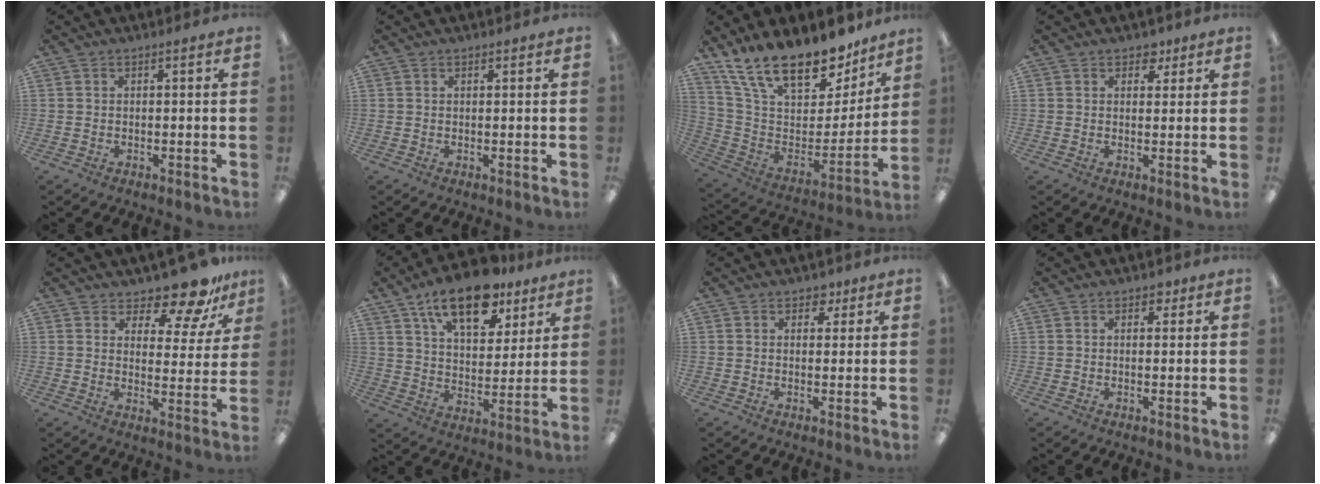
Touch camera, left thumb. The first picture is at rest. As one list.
[{"total": 0.7, "force": [0.5, 0.4, 0.1], "torque": [0.005, -0.002, 0.008]}, {"total": 21.8, "force": [16.8, 8.8, 10.7], "torque": [-0.187, -0.122, 0.300]}, {"total": 3.7, "force": [2.4, 2.5, 1.2], "torque": [-0.005, -0.007, 0.040]}, {"total": 11.4, "force": [10.0, 3.5, 4.2], "torque": [-0.065, -0.077, 0.180]}, {"total": 17.3, "force": [12.0, 7.9, 9.7], "torque": [-0.149, -0.061, 0.204]}, {"total": 3.5, "force": [2.2, 2.4, 1.2], "torque": [-0.004, -0.005, 0.036]}, {"total": 2.2, "force": [1.4, 1.4, 0.8], "torque": [0.000, -0.003, 0.022]}]